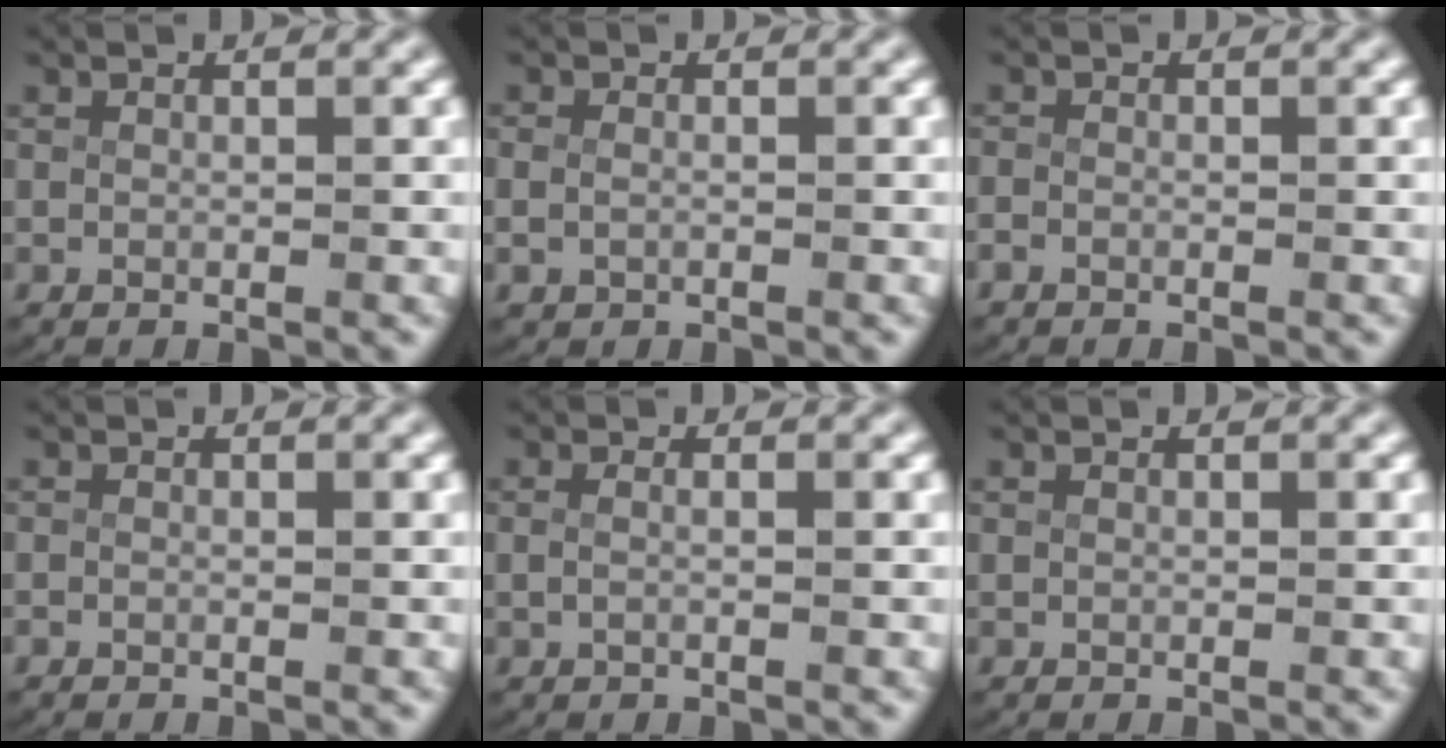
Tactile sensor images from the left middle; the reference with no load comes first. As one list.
[{"total": 1.7, "force": [-0.5, 1.3, 1.0], "torque": [-0.038, -0.010, 0.000]}, {"total": 1.4, "force": [-0.9, 0.9, 0.4], "torque": [-0.020, -0.007, -0.016]}, {"total": 0.6, "force": [-0.5, 0.3, 0.1], "torque": [-0.006, -0.001, -0.010]}, {"total": 1.1, "force": [-0.5, 0.1, 1.0], "torque": [-0.028, -0.007, -0.004]}, {"total": 0.0}]